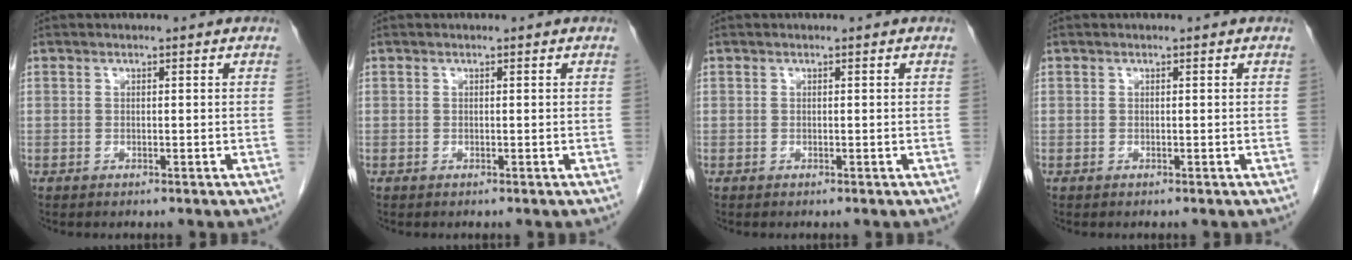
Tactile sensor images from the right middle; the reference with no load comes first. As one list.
[{"total": 0.0}, {"total": 0.0}, {"total": 0.0}]